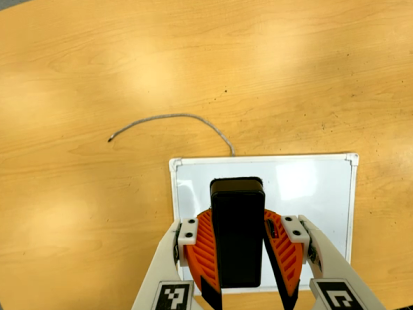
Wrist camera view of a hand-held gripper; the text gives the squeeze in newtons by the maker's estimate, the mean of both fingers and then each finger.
{"total": 8.8, "left": 8.7, "right": 8.9}